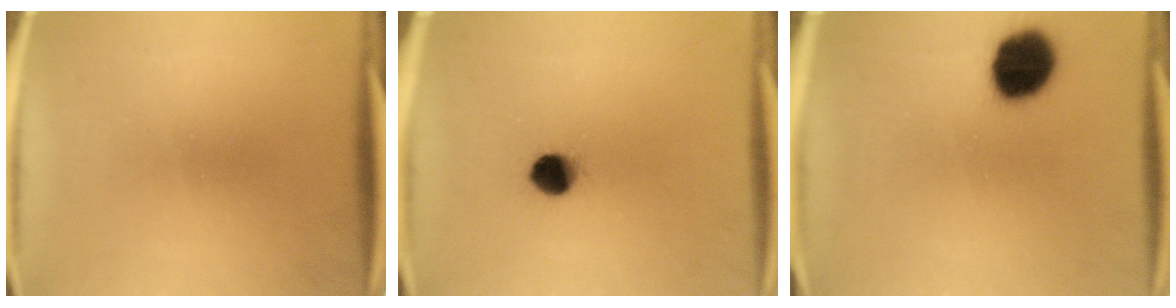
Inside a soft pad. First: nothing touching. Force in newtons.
{"total": 6.2}
{"total": 13.3}